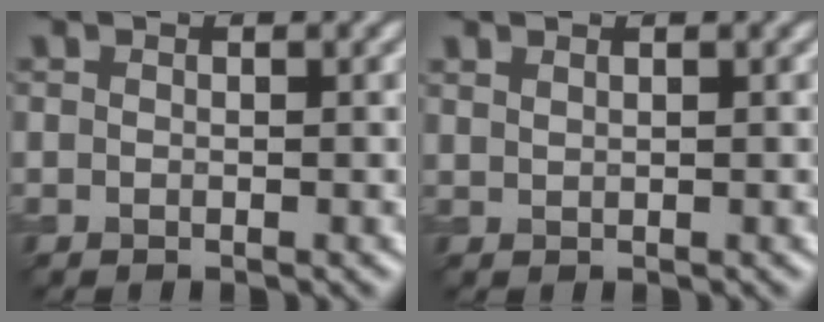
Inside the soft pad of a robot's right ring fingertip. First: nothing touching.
{"total": 0.7, "force": [0.7, 0.1, 0.2], "torque": [-0.005, -0.001, 0.014]}